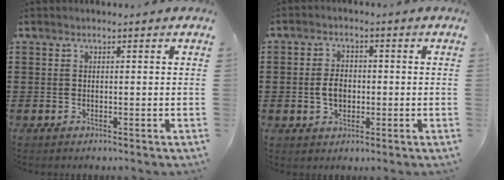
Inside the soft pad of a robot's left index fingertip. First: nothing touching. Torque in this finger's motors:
{"motor_torque": [1.02, 0.23, 0.44, 0.06]}